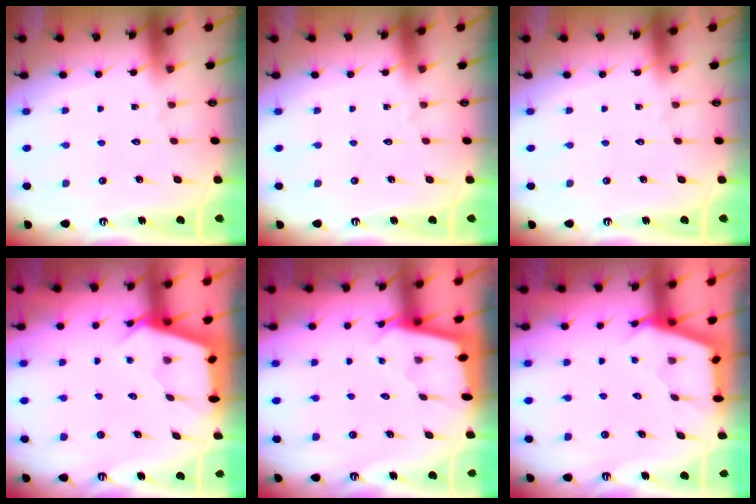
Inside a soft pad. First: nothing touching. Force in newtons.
{"total": 0.0}
{"total": 0.0}
{"total": 2.9, "press": 2.9, "slide": 0.4}
{"total": 2.0, "press": 2.0, "slide": 0.2}
{"total": 3.0, "press": 3.0, "slide": 0.4}